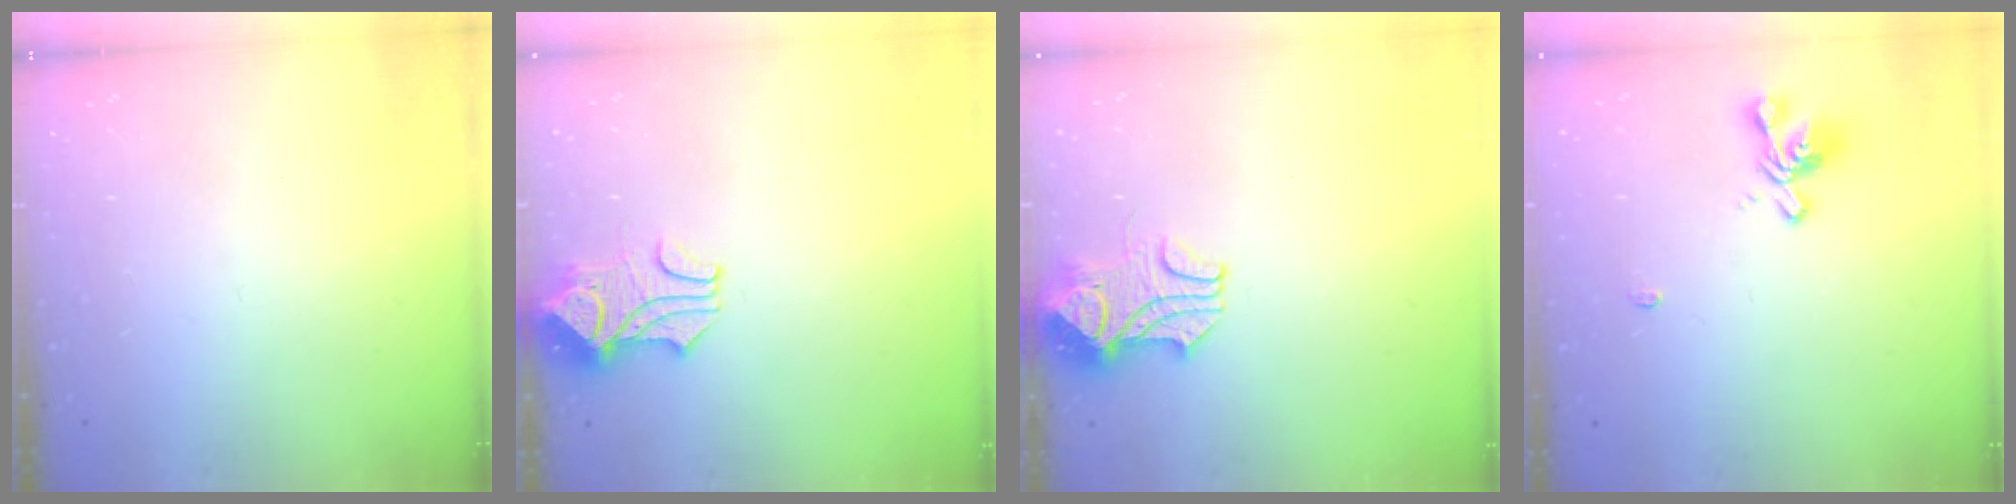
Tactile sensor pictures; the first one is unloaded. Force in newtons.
{"total": 1.8, "press": 1.4, "slide": 1.0}
{"total": 2.4, "press": 2.2, "slide": 1.0}
{"total": 1.6, "press": 1.1, "slide": 1.1}